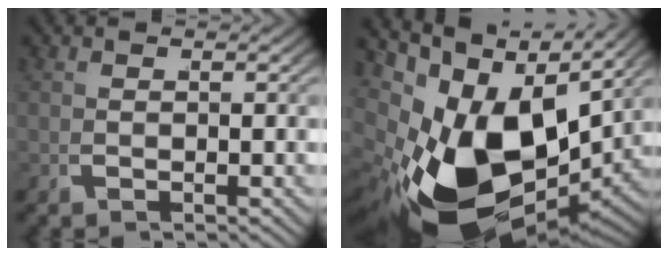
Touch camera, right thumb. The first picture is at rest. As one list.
[{"total": 17.3, "force": [-1.6, 9.8, 14.1], "torque": [-0.289, -0.057, 0.011]}]